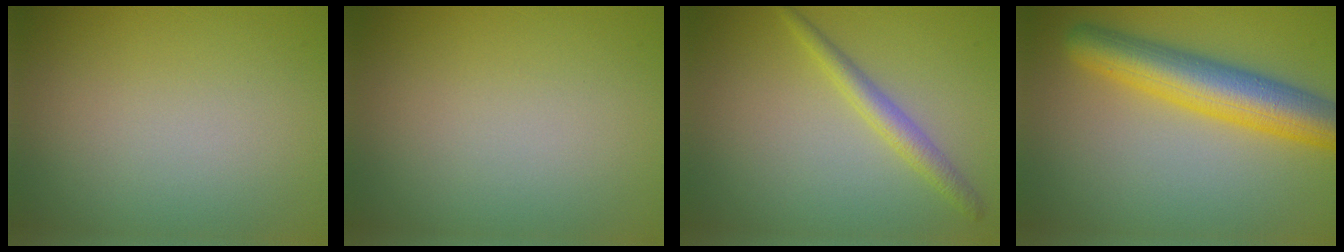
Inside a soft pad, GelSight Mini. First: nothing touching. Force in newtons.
{"total": 0.0}
{"total": 2.2, "press": 2.2, "slide": 0.1}
{"total": 7.6, "press": 7.6, "slide": 0.2}